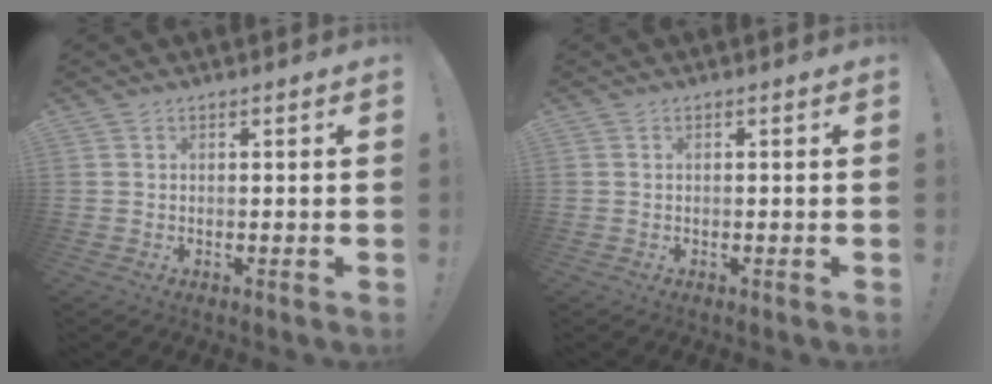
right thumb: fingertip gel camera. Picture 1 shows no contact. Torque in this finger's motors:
{"motor_torque": [-0.17, 0.09, 0.15, 0.02, 0.09]}